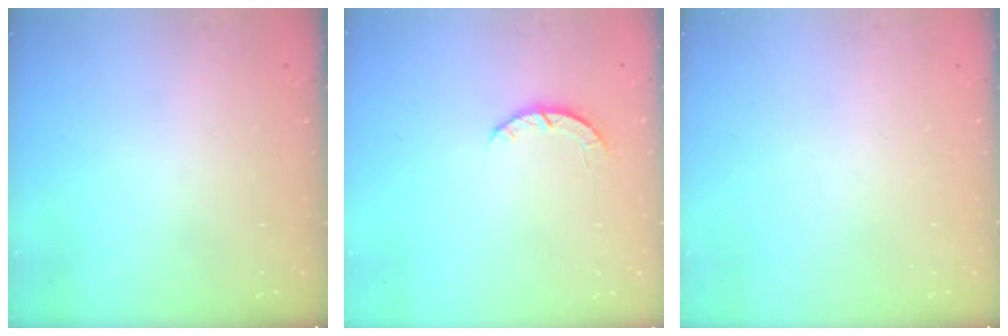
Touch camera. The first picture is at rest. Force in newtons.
{"total": 2.7, "press": 2.6, "slide": 0.4}
{"total": 0.0}